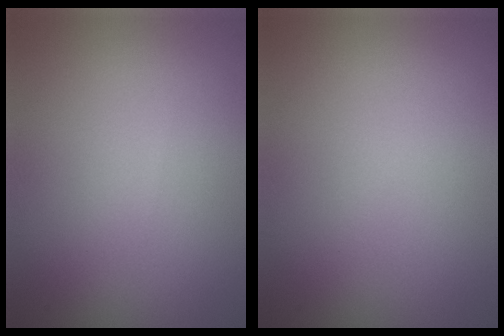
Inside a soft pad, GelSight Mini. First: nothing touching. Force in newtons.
{"total": 0.0}